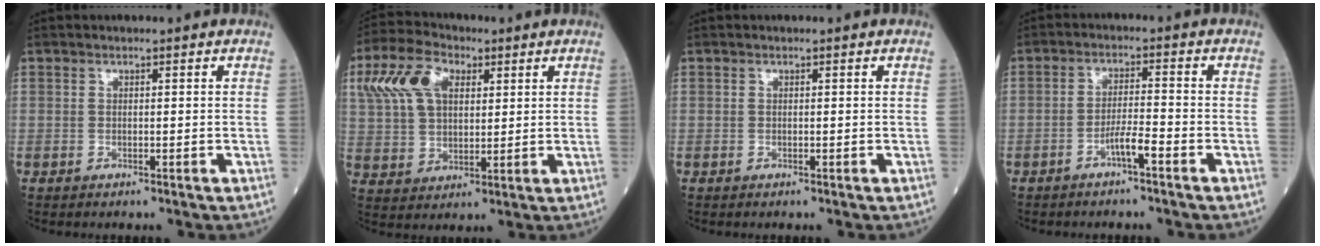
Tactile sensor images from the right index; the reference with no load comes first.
{"total": 11.4, "force": [4.6, 6.7, 8.0], "torque": [-0.182, 0.032, 0.091]}
{"total": 0.0}
{"total": 3.4, "force": [-2.2, 0.0, 2.6], "torque": [-0.045, 0.003, -0.040]}